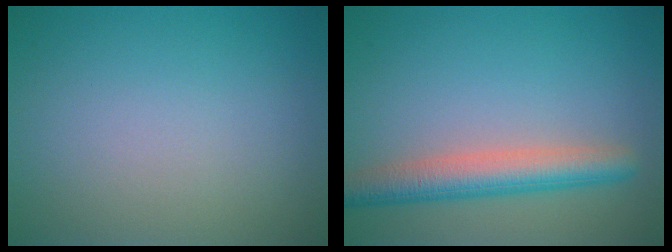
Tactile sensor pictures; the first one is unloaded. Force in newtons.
{"total": 4.7, "press": 4.7, "slide": 0.3}